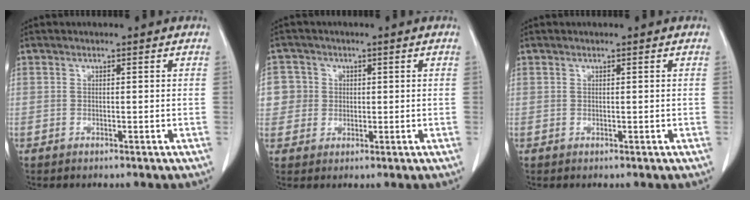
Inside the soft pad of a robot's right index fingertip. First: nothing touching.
{"total": 5.6, "force": [0.9, 5.5, 0.4], "torque": [-0.004, 0.017, 0.018]}
{"total": 0.0}